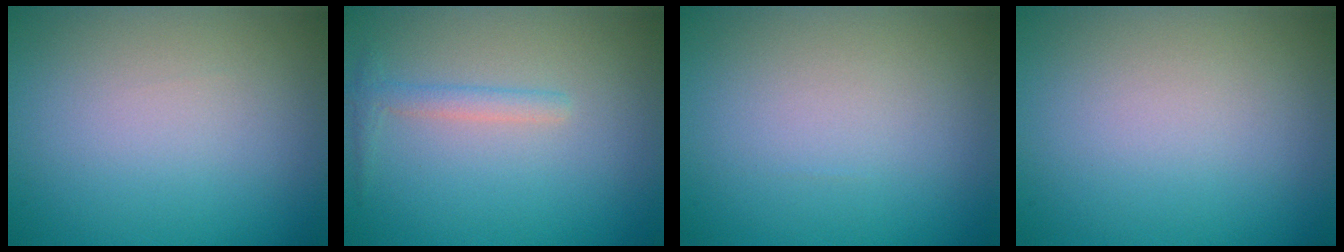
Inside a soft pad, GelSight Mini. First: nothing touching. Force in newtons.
{"total": 1.4, "press": 1.4, "slide": 0.1}
{"total": 0.0}
{"total": 0.0}